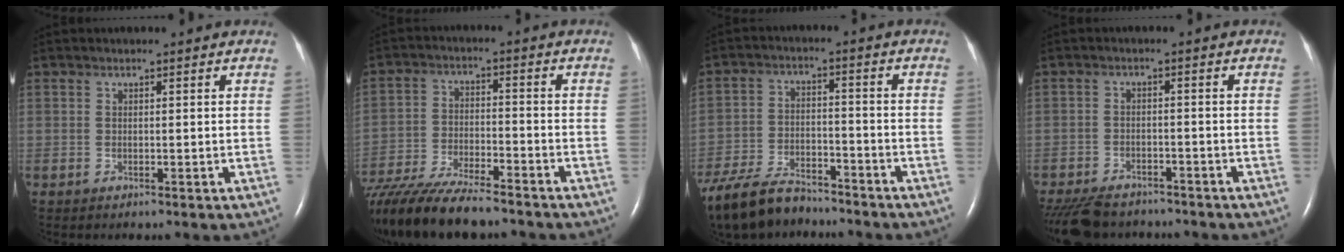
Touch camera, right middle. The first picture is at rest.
{"total": 17.3, "force": [-14.8, 2.7, 8.6], "torque": [-0.179, -0.038, -0.251]}
{"total": 13.9, "force": [-11.8, 4.8, 5.6], "torque": [-0.115, -0.011, -0.198]}
{"total": 10.8, "force": [-9.3, 4.1, 3.7], "torque": [-0.081, -0.011, -0.136]}